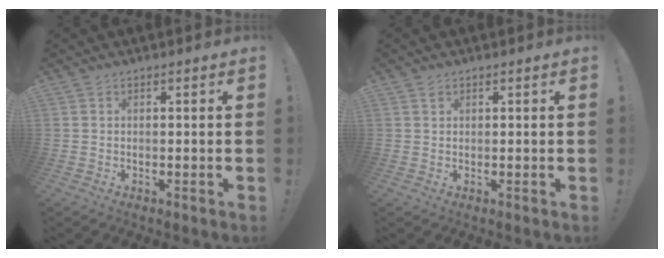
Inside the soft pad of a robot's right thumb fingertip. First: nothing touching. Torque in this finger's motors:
{"motor_torque": [-0.02, 0.54, -0.11, 0.26, 0.00]}